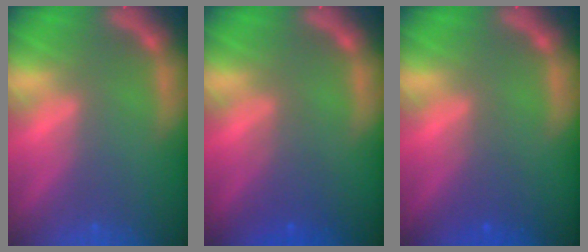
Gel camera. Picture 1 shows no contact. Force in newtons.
{"total": 2.4}
{"total": 1.9}